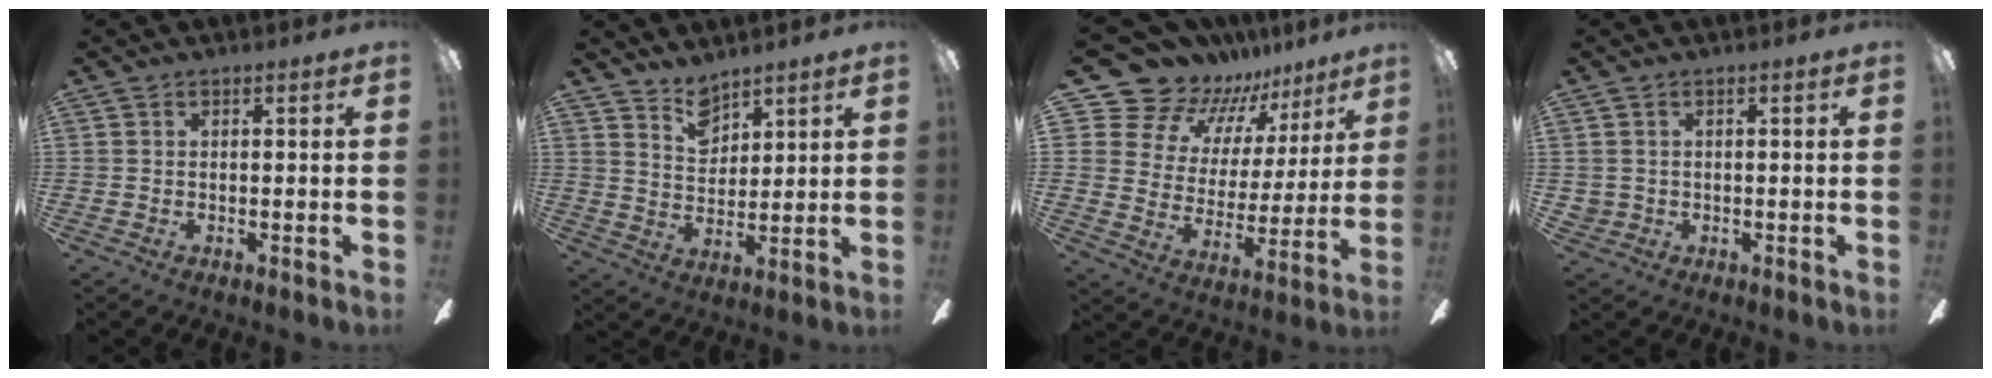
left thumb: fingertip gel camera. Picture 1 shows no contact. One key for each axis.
{"total": 6.4, "fx": 5.5, "fy": 3.1, "fz": 1.3, "tx": -0.019, "ty": -0.030, "tz": 0.102}
{"total": 15.1, "fx": 13.0, "fy": 7.5, "fz": 1.8, "tx": -0.072, "ty": -0.112, "tz": 0.245}
{"total": 1.3, "fx": 0.4, "fy": 1.2, "fz": 0.3, "tx": -0.010, "ty": 0.002, "tz": 0.004}